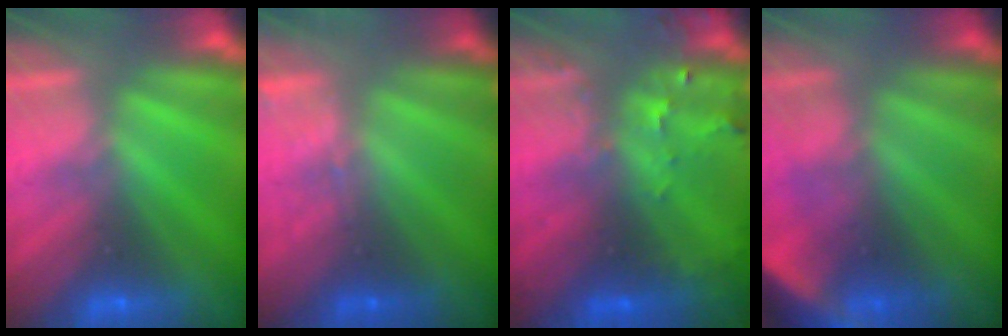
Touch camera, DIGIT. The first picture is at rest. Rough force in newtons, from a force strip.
{"total": 1.3}
{"total": 6.0}
{"total": 4.4}